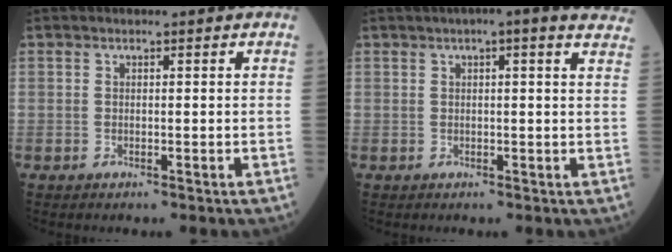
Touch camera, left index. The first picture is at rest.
{"total": 9.4, "force": [7.2, 1.0, 5.9], "torque": [-0.074, 0.022, 0.066]}